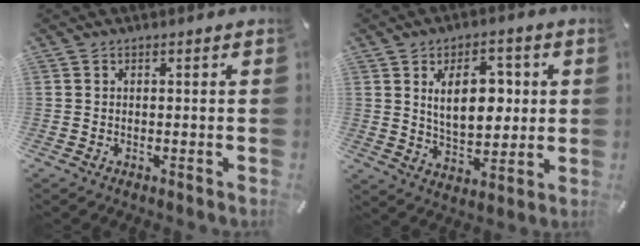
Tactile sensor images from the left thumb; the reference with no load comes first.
{"total": 12.6, "force": [3.0, 7.7, 9.5], "torque": [-0.149, 0.002, 0.048]}